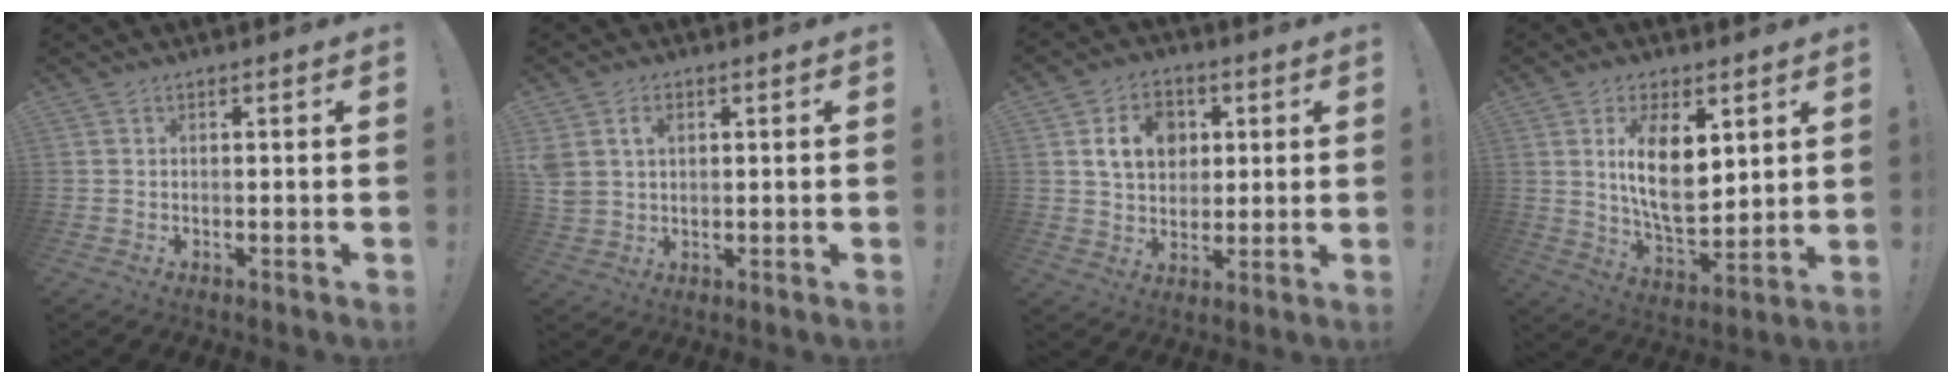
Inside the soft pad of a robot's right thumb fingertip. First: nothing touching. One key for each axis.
{"total": 5.0, "fx": 1.8, "fy": 3.9, "fz": 2.6, "tx": -0.050, "ty": 0.000, "tz": 0.033}
{"total": 12.1, "fx": 3.8, "fy": 9.8, "fz": 6.0, "tx": -0.084, "ty": -0.002, "tz": 0.076}
{"total": 14.0, "fx": 4.1, "fy": 7.3, "fz": 11.3, "tx": -0.206, "ty": -0.029, "tz": 0.070}